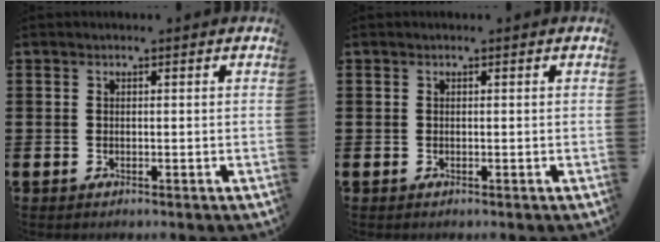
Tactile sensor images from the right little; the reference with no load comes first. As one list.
[{"total": 0.0}]